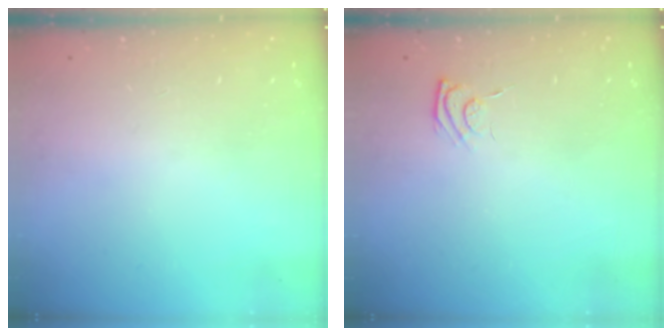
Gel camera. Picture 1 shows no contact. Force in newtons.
{"total": 4.9, "press": 4.7, "slide": 1.1}